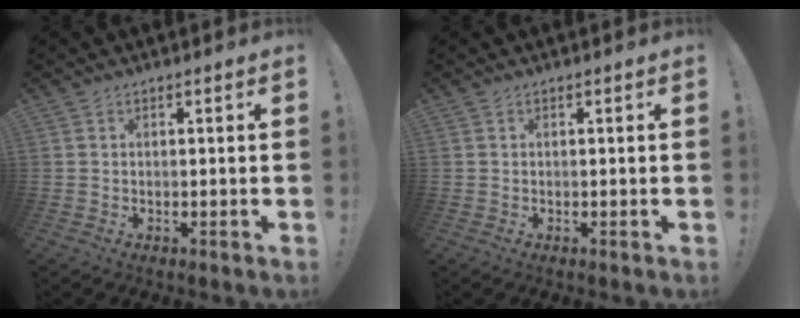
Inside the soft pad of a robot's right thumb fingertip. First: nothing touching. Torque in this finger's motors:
{"motor_torque": [0.00, 0.00, 0.00, 0.00, 0.05]}